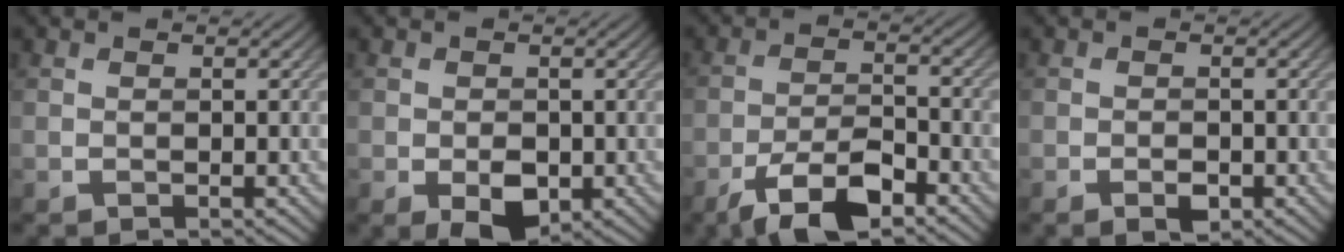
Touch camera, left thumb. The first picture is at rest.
{"total": 3.7, "force": [-1.1, 2.5, 2.5], "torque": [-0.044, -0.013, -0.017]}
{"total": 7.3, "force": [-5.0, 2.3, 4.8], "torque": [-0.091, 0.003, -0.097]}
{"total": 1.7, "force": [-0.9, 0.9, 1.2], "torque": [-0.017, -0.001, -0.015]}